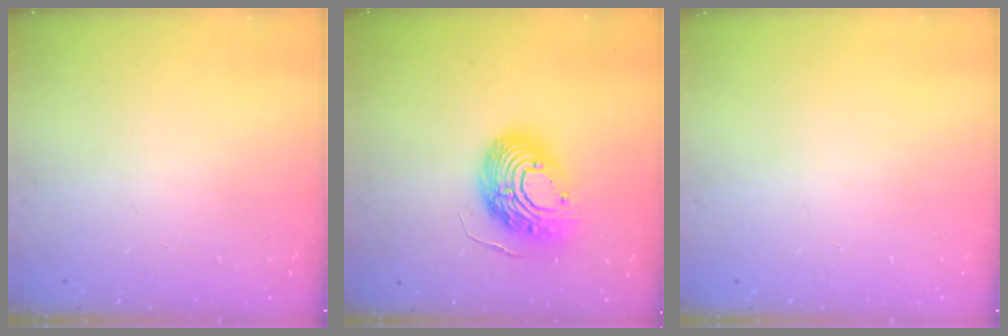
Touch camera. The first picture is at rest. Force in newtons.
{"total": 17.3, "press": 17.2, "slide": 1.6}
{"total": 0.0}